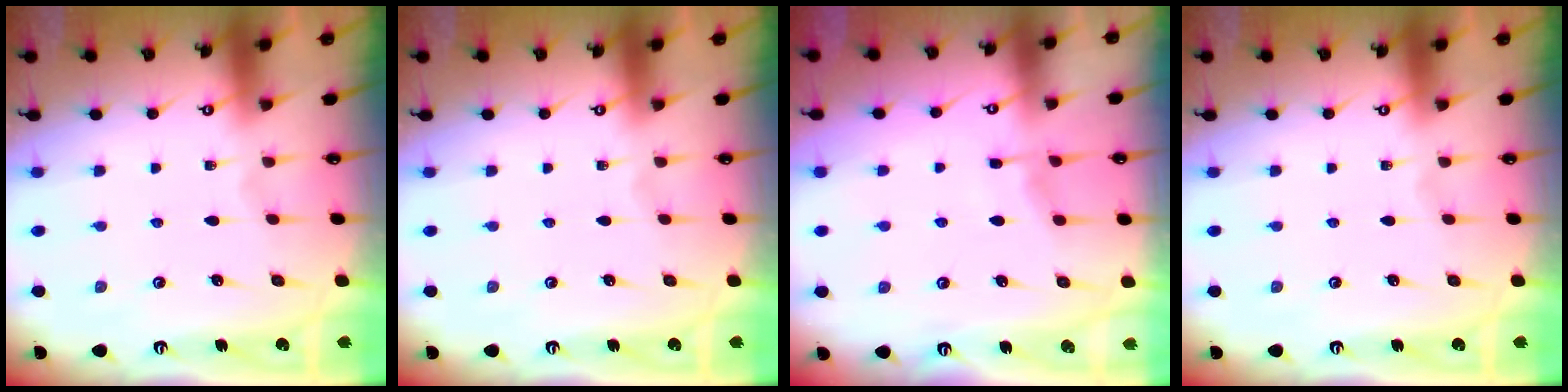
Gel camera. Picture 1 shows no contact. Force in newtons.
{"total": 0.0}
{"total": 4.6, "press": 4.6, "slide": 0.6}
{"total": 0.0}